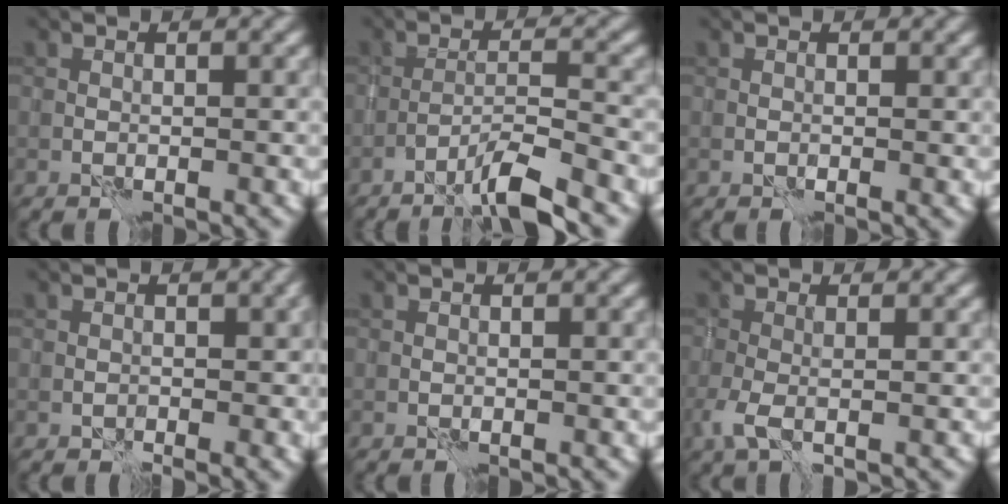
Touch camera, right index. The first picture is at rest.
{"total": 4.4, "force": [-3.3, 0.2, 3.0], "torque": [-0.047, 0.012, -0.068]}
{"total": 1.4, "force": [0.0, 1.0, 0.9], "torque": [-0.014, -0.006, 0.005]}
{"total": 3.4, "force": [-0.6, 2.2, 2.5], "torque": [-0.031, -0.007, -0.006]}
{"total": 0.0}
{"total": 2.1, "force": [-0.6, 0.7, 1.8], "torque": [-0.048, -0.005, -0.017]}